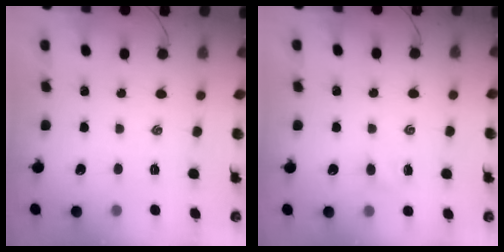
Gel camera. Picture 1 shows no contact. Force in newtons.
{"total": 3.4, "press": 3.2, "slide": 1.0}